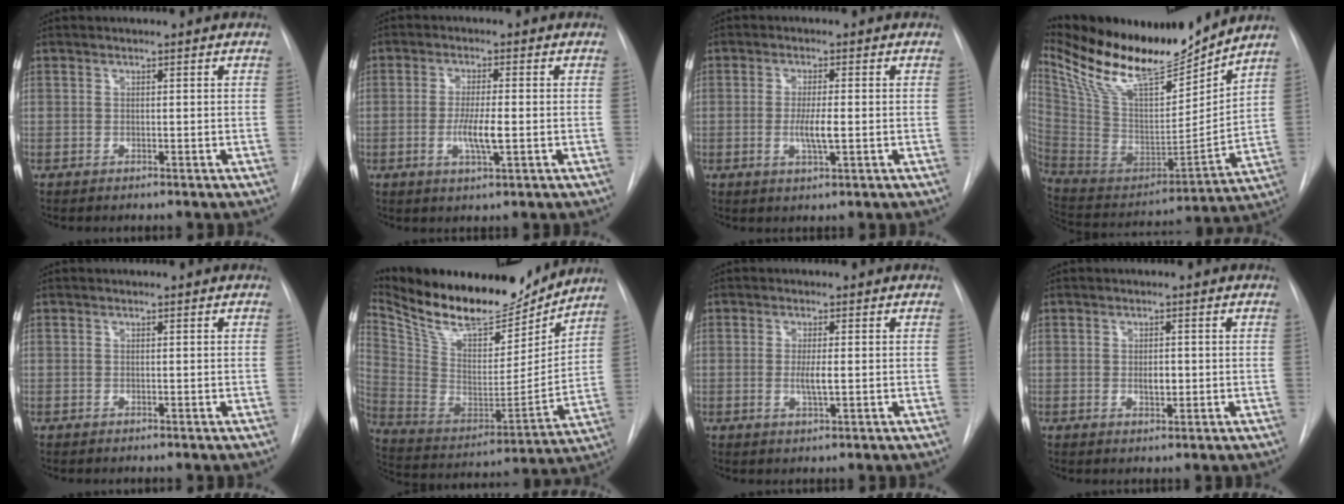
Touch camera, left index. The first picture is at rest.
{"total": 4.8, "force": [-0.9, 0.5, 4.7], "torque": [-0.094, -0.009, -0.016]}
{"total": 3.8, "force": [-0.5, 0.4, 3.7], "torque": [-0.072, -0.006, -0.008]}
{"total": 21.3, "force": [18.1, 4.0, 10.5], "torque": [-0.199, -0.017, 0.326]}
{"total": 0.0}
{"total": 22.4, "force": [19.5, 6.3, 9.0], "torque": [-0.179, -0.013, 0.325]}
{"total": 2.5, "force": [-0.1, 0.3, 2.5], "torque": [-0.051, -0.005, -0.002]}
{"total": 1.9, "force": [0.0, 1.0, 1.6], "torque": [-0.027, -0.002, 0.002]}